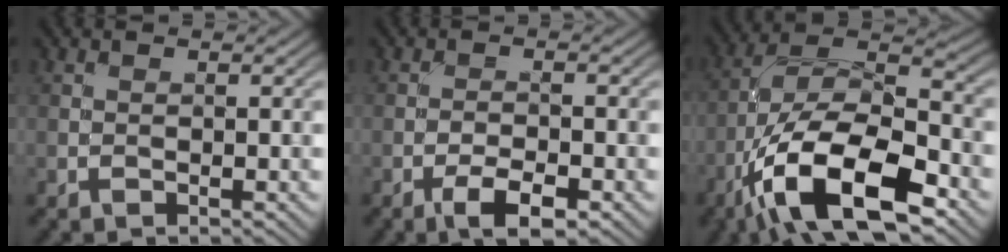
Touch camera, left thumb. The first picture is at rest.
{"total": 4.2, "force": [-2.5, 1.3, 3.2], "torque": [-0.054, 0.002, -0.045]}
{"total": 16.2, "force": [-8.0, 6.7, 12.4], "torque": [-0.228, -0.010, -0.160]}